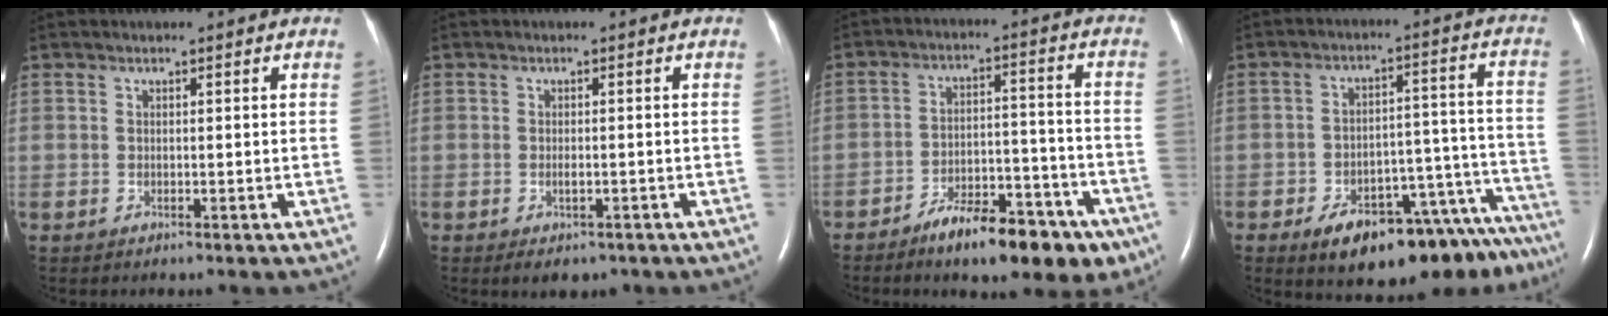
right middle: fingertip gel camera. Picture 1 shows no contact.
{"total": 2.9, "force": [-1.6, 1.3, 2.1], "torque": [-0.035, -0.003, -0.013]}
{"total": 12.8, "force": [-8.6, 4.7, 8.2], "torque": [-0.108, 0.021, -0.128]}
{"total": 19.2, "force": [-15.2, 6.2, 10.0], "torque": [-0.047, 0.049, -0.200]}